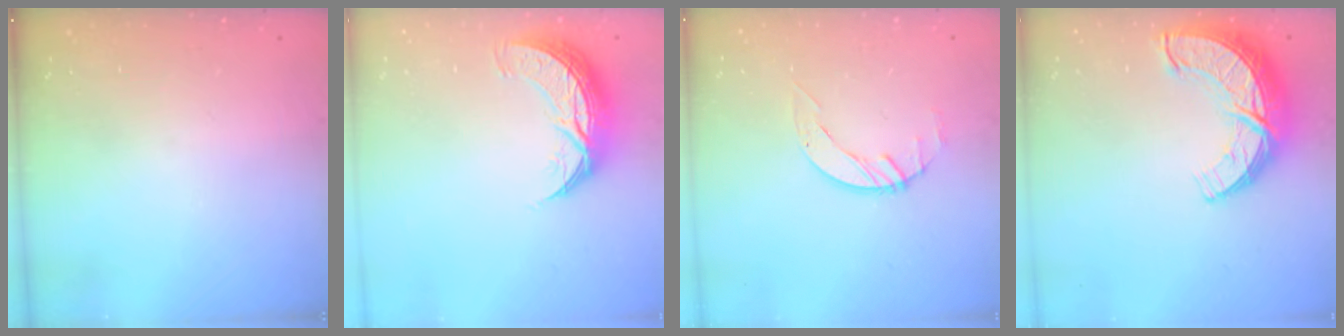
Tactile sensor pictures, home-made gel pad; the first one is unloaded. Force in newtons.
{"total": 10.3, "press": 10.2, "slide": 0.7}
{"total": 2.9, "press": 2.8, "slide": 0.3}
{"total": 12.6, "press": 12.6, "slide": 0.9}